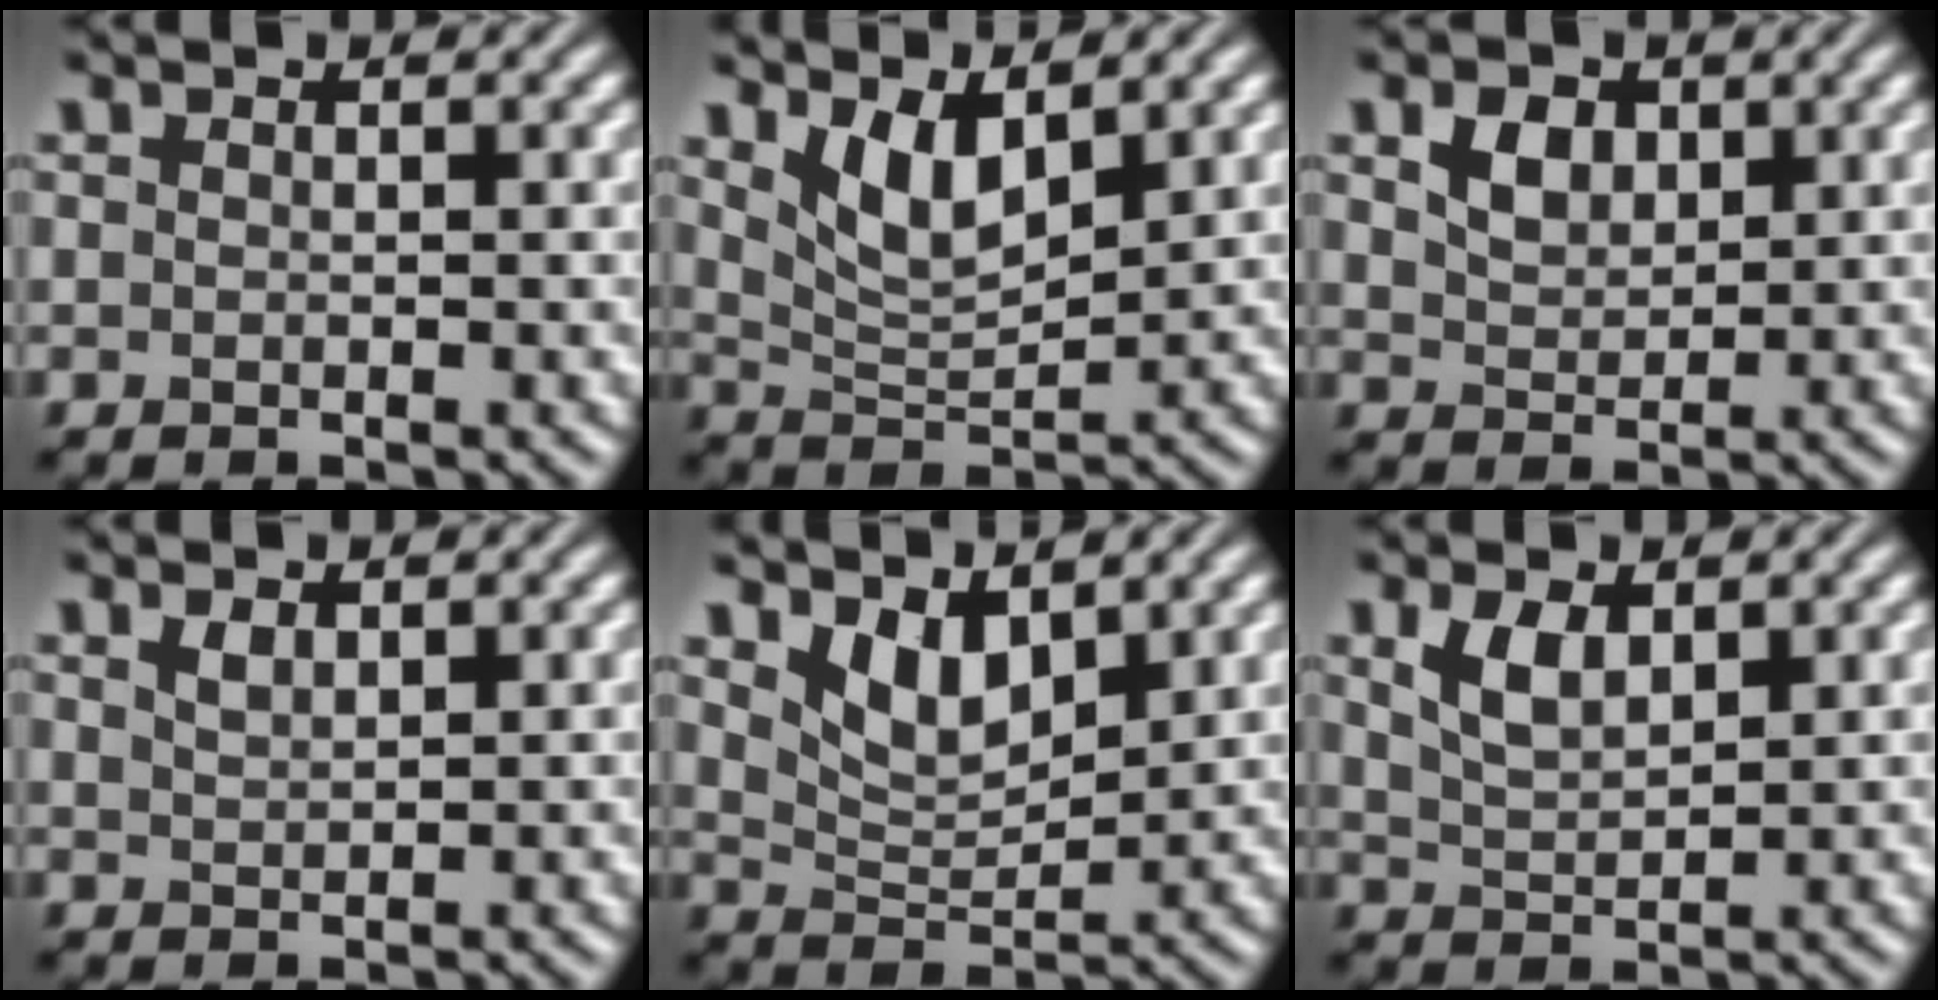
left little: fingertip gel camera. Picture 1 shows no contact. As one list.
[{"total": 4.3, "force": [2.3, 1.7, 3.1], "torque": [-0.069, -0.010, 0.049]}, {"total": 2.7, "force": [1.3, 1.9, 1.5], "torque": [-0.034, 0.001, 0.024]}, {"total": 1.1, "force": [0.8, 0.5, 0.5], "torque": [-0.014, 0.000, 0.019]}, {"total": 3.5, "force": [2.2, 1.7, 2.2], "torque": [-0.051, -0.011, 0.043]}, {"total": 2.9, "force": [1.5, 1.4, 2.0], "torque": [-0.047, -0.001, 0.034]}]